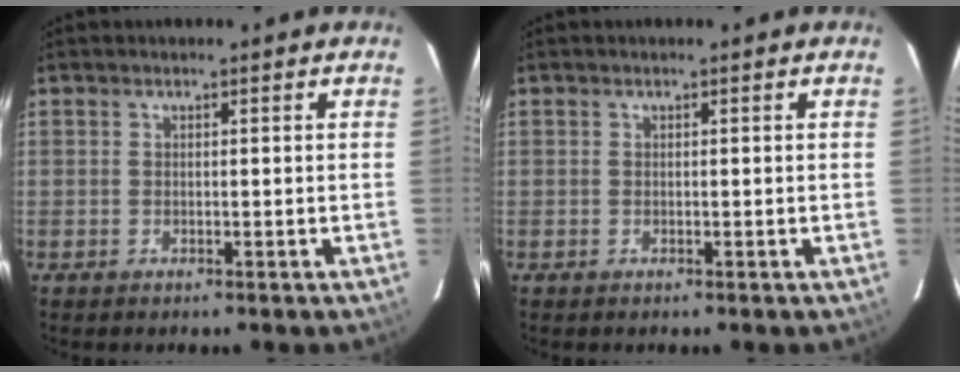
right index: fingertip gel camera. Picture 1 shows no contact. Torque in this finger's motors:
{"motor_torque": [-0.02, -0.02, 0.04, 0.00]}